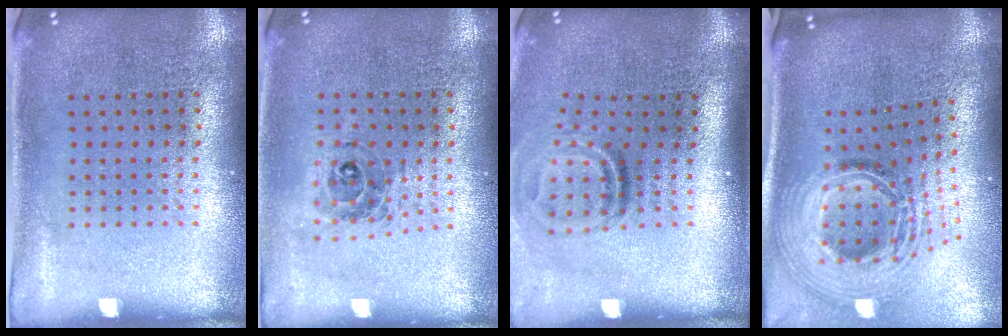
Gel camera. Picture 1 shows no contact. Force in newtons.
{"total": 0.5, "press": 0.5, "slide": 0.2}
{"total": 1.9, "press": 1.1, "slide": 1.6}
{"total": 2.6, "press": 1.9, "slide": 1.8}